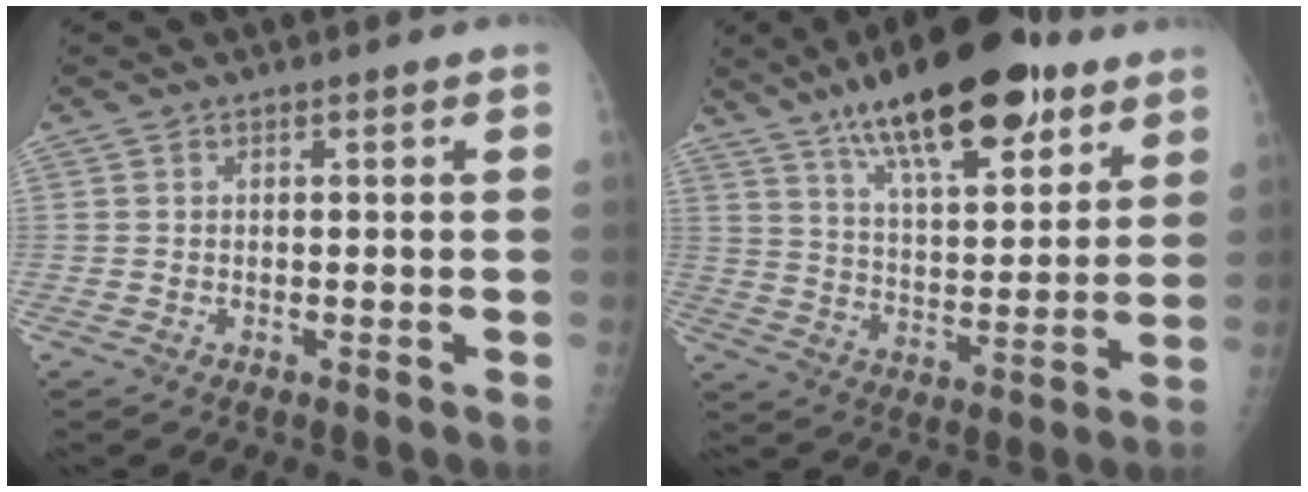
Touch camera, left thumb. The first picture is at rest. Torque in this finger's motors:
{"motor_torque": [2.61, 1.52, 1.64, -1.14, 0.47]}